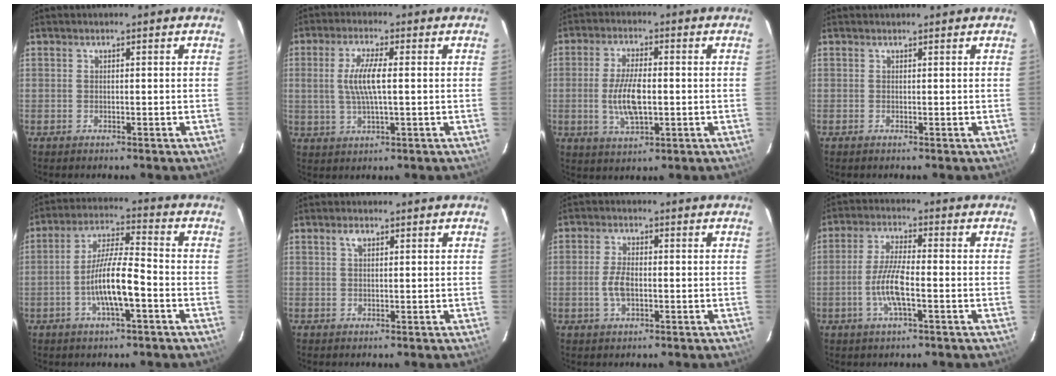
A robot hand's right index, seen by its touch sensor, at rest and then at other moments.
{"total": 6.8, "force": [0.5, 1.5, 6.6], "torque": [-0.130, 0.000, 0.013]}
{"total": 8.5, "force": [-1.0, 3.5, 7.7], "torque": [-0.154, -0.004, -0.016]}
{"total": 0.7, "force": [0.6, 0.3, 0.1], "torque": [-0.007, 0.004, 0.007]}
{"total": 9.9, "force": [-3.5, 1.7, 9.0], "torque": [-0.180, 0.001, -0.064]}
{"total": 1.5, "force": [0.7, 0.8, 1.0], "torque": [-0.019, 0.005, 0.013]}
{"total": 4.4, "force": [-0.9, 2.3, 3.6], "torque": [-0.078, 0.000, -0.015]}
{"total": 7.3, "force": [-2.3, 1.4, 6.8], "torque": [-0.140, 0.000, -0.046]}